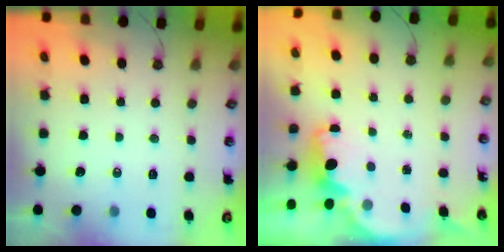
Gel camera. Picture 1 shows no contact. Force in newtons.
{"total": 2.2, "press": 2.1, "slide": 0.6}